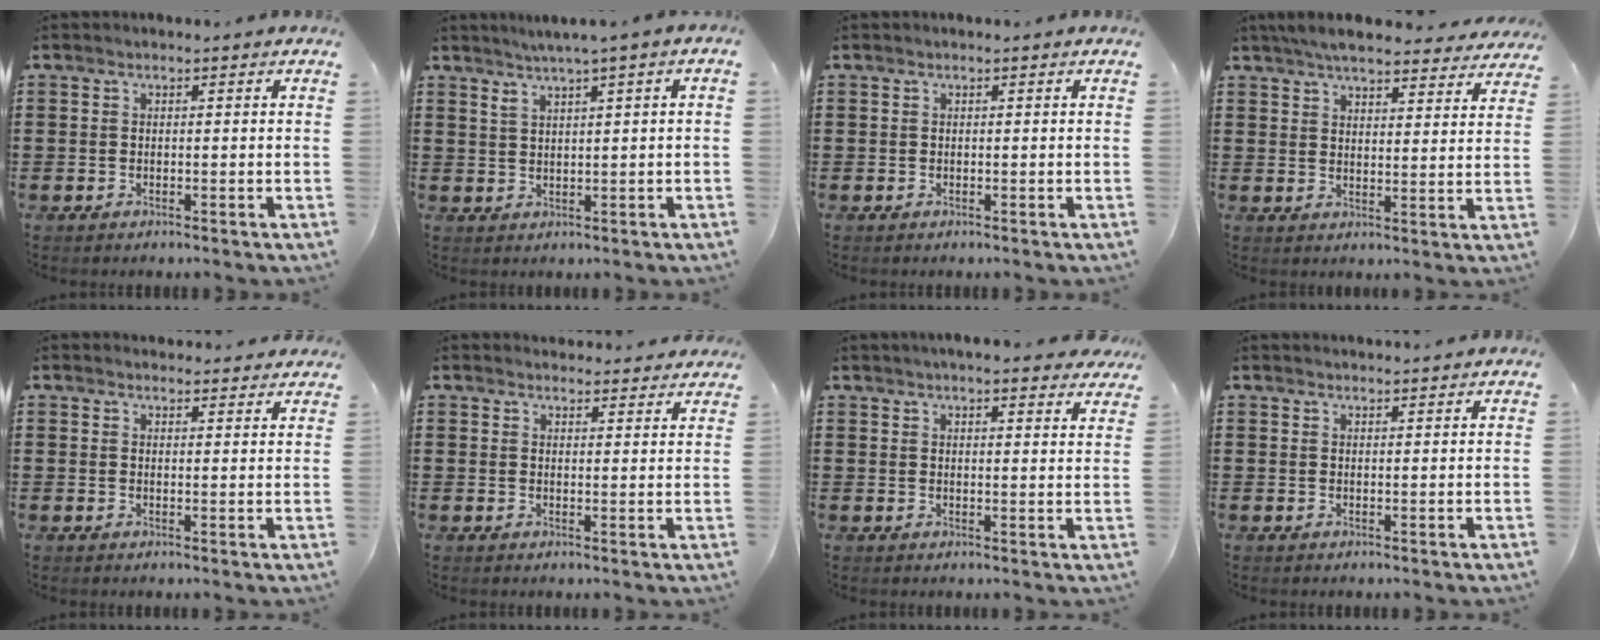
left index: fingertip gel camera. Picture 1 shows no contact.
{"total": 2.0, "force": [0.9, -0.2, 1.8], "torque": [-0.033, -0.001, 0.016]}
{"total": 0.0}
{"total": 5.9, "force": [5.5, 0.9, 1.9], "torque": [-0.056, -0.013, 0.102]}
{"total": 2.2, "force": [2.1, 0.3, 0.0], "torque": [-0.006, -0.002, 0.042]}
{"total": 2.8, "force": [2.7, 0.4, 0.0], "torque": [-0.001, -0.012, 0.050]}
{"total": 3.7, "force": [3.6, 0.0, 1.1], "torque": [-0.033, -0.007, 0.065]}
{"total": 1.5, "force": [1.5, -0.1, 0.2], "torque": [-0.006, 0.001, 0.029]}